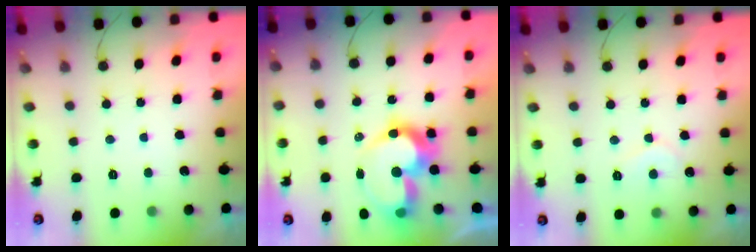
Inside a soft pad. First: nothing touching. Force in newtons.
{"total": 13.3, "press": 13.0, "slide": 3.0}
{"total": 5.7, "press": 5.7, "slide": 0.5}